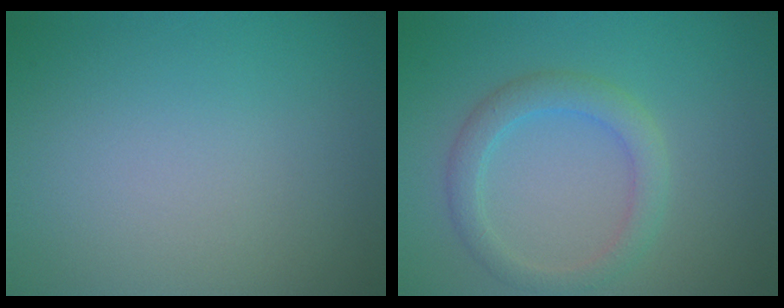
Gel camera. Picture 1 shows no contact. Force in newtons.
{"total": 2.9, "press": 2.9, "slide": 0.2}